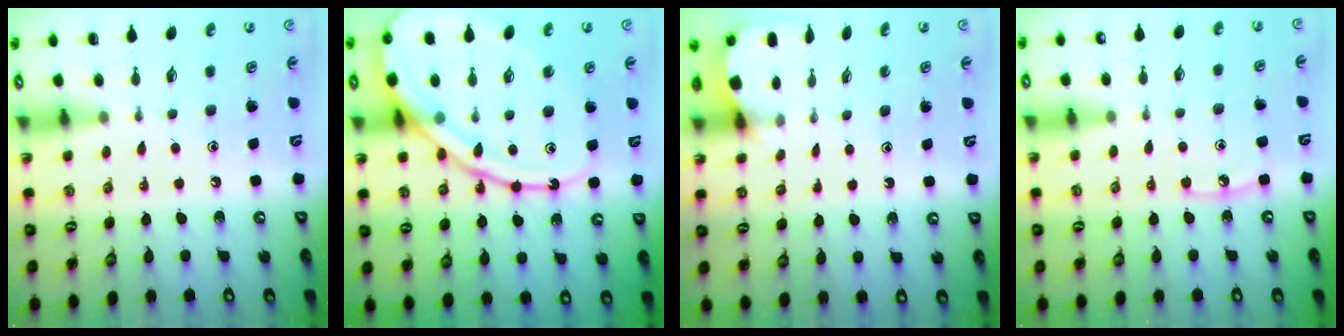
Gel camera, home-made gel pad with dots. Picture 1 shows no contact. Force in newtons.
{"total": 19.0, "press": 18.9, "slide": 2.0}
{"total": 2.8, "press": 2.8, "slide": 0.3}
{"total": 5.3, "press": 5.3, "slide": 0.3}